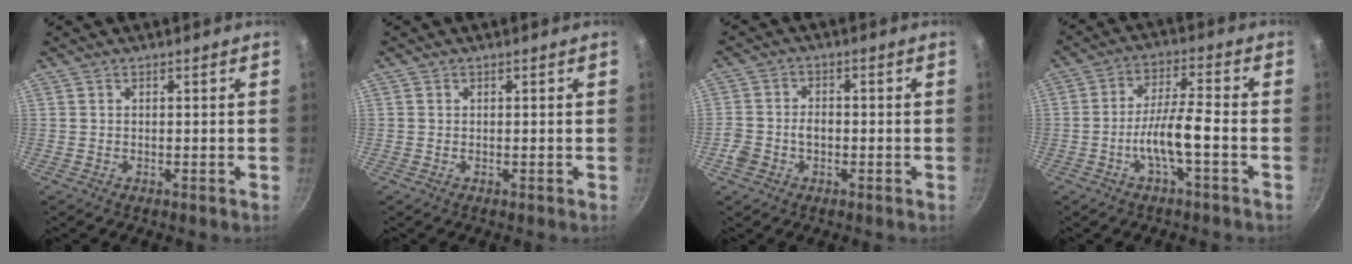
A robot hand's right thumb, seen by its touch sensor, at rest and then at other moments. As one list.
[{"total": 0.0}, {"total": 4.8, "force": [-1.7, 3.7, 2.7], "torque": [-0.039, 0.025, -0.033]}, {"total": 8.1, "force": [-2.9, 1.6, 7.4], "torque": [-0.143, 0.033, -0.057]}]